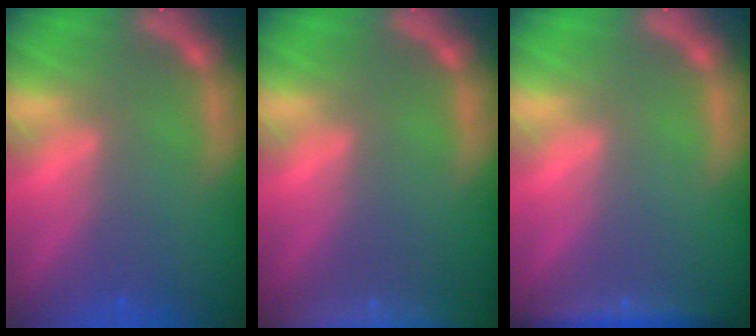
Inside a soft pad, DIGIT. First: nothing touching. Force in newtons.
{"total": 9.5}
{"total": 3.5}